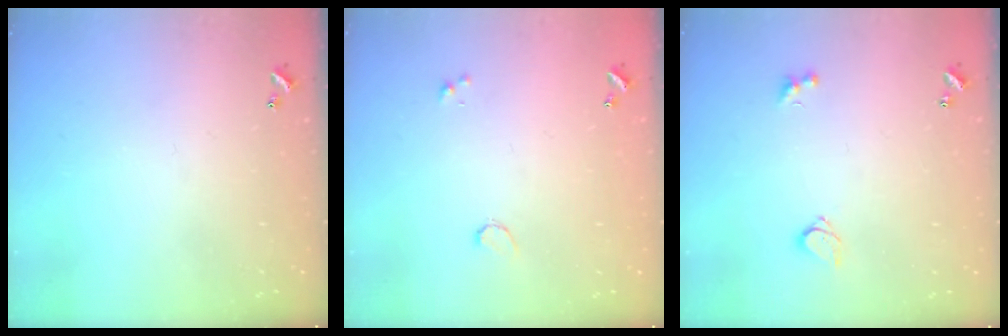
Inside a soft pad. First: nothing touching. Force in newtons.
{"total": 1.4, "press": 1.3, "slide": 0.2}
{"total": 2.8, "press": 2.5, "slide": 1.3}